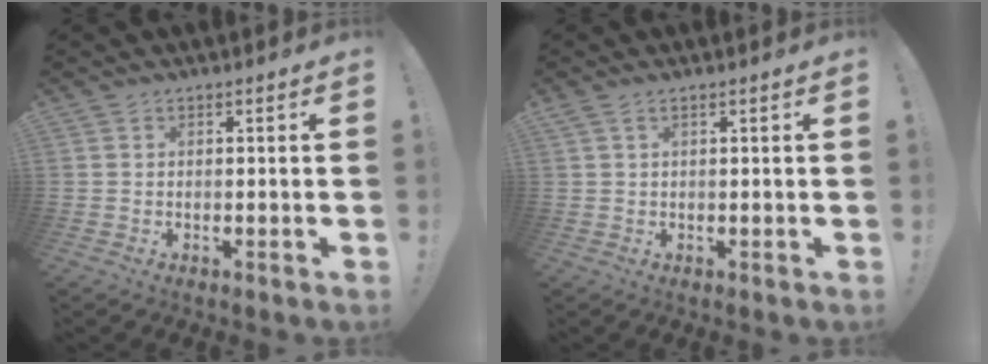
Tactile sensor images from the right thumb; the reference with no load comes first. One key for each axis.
{"total": 1.6, "fx": 0.7, "fy": 0.1, "fz": 1.4, "tx": -0.036, "ty": 0.003, "tz": 0.013}